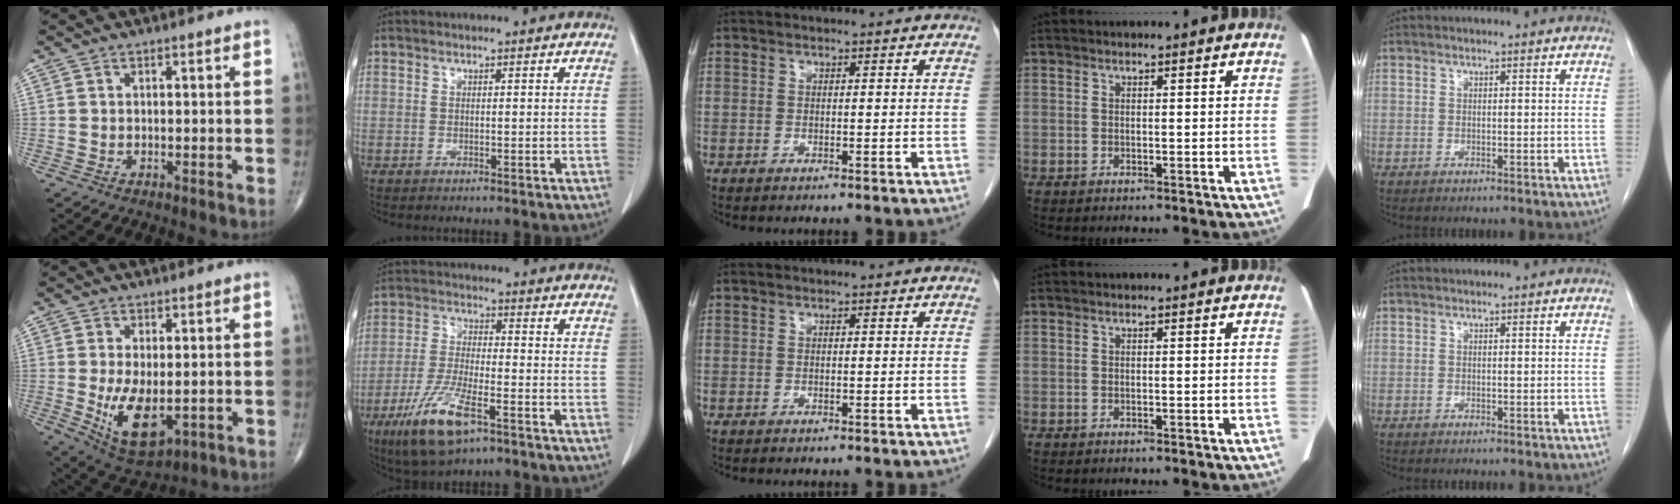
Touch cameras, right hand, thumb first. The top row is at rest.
{"thumb": {"total": 10.3, "force": [-1.5, 5.0, 8.8], "torque": [-0.149, -0.022, -0.009]}, "index": {"total": 10.8, "force": [-6.1, 2.5, 8.6], "torque": [-0.181, -0.023, -0.107]}}